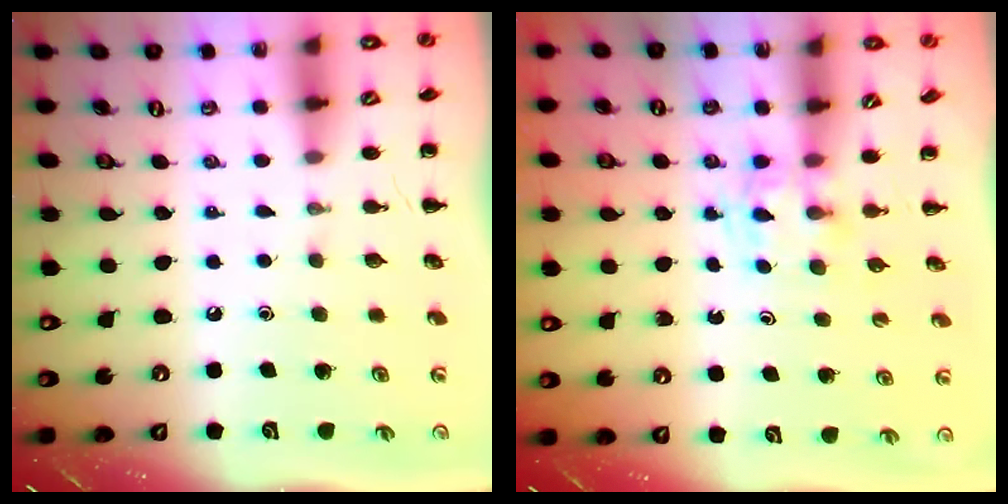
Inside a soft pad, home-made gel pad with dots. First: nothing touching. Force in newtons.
{"total": 2.8, "press": 2.6, "slide": 1.1}